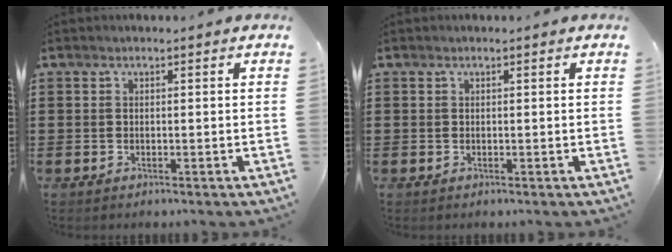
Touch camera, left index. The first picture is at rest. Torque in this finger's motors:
{"motor_torque": [0.83, 0.74, 0.03, -0.01]}